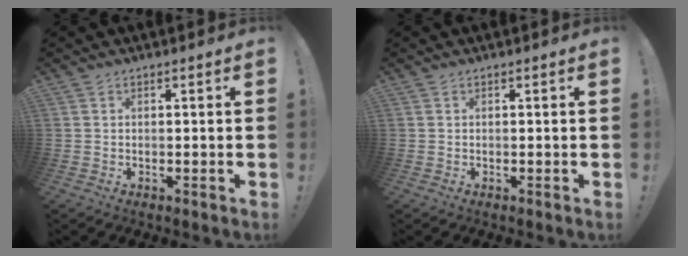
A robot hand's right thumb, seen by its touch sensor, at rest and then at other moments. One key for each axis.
{"total": 0.0}